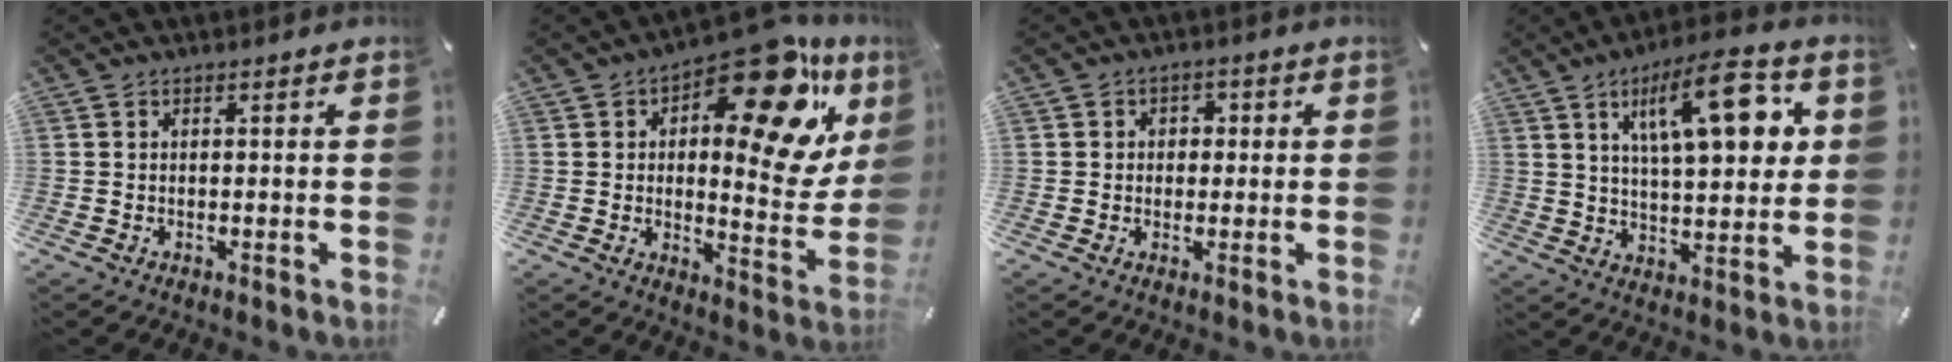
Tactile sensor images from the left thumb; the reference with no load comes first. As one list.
[{"total": 22.2, "force": [11.5, 9.3, 16.6], "torque": [-0.206, -0.089, 0.181]}, {"total": 2.7, "force": [-0.4, 2.5, 0.8], "torque": [-0.011, 0.006, -0.014]}, {"total": 17.2, "force": [7.3, 6.2, 14.3], "torque": [-0.225, -0.016, 0.110]}]